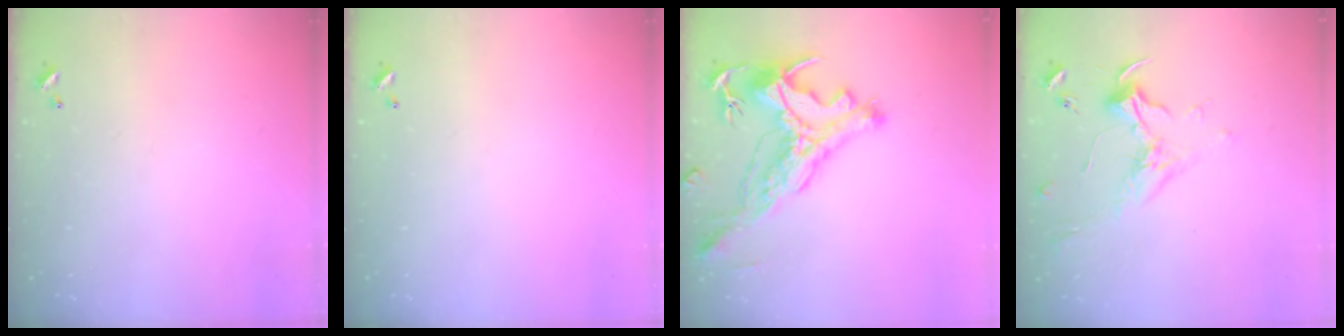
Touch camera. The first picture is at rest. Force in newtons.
{"total": 0.0}
{"total": 4.0, "press": 3.8, "slide": 1.3}
{"total": 1.8, "press": 1.7, "slide": 0.7}